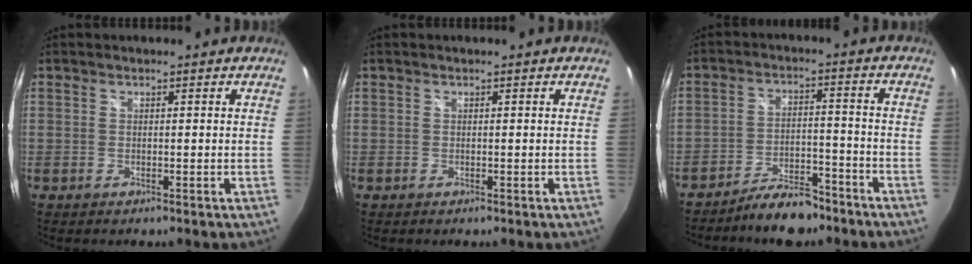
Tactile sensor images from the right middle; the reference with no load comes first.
{"total": 0.0}
{"total": 8.4, "force": [-7.1, 2.9, 3.5], "torque": [-0.072, 0.013, -0.106]}